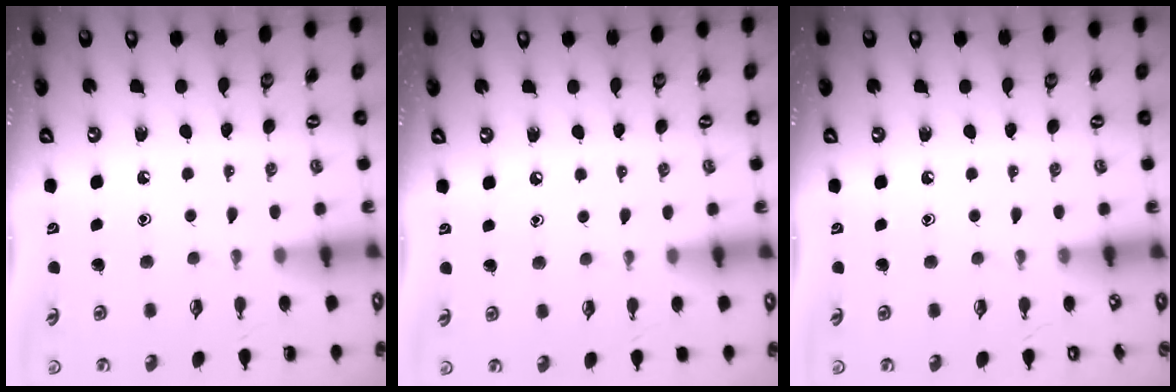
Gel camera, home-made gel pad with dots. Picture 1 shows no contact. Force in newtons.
{"total": 2.6, "press": 2.6, "slide": 0.4}
{"total": 0.0}